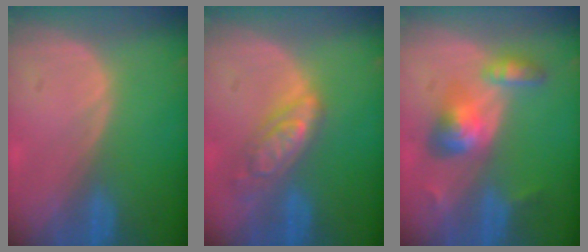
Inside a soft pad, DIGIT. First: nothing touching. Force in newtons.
{"total": 6.4, "press": 5.7, "slide": 3.0}
{"total": 6.3, "press": 5.8, "slide": 2.4}